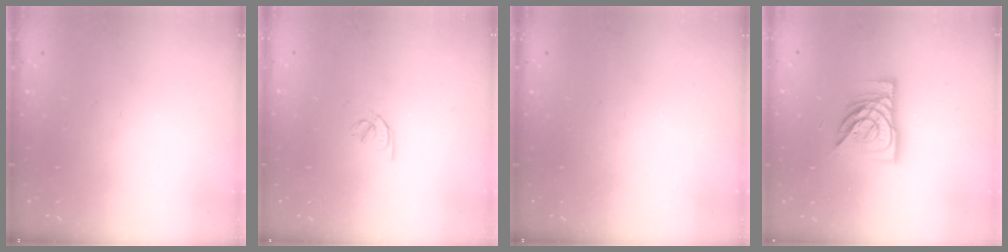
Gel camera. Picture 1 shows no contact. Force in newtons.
{"total": 1.6, "press": 1.6, "slide": 0.3}
{"total": 0.0}
{"total": 13.3, "press": 13.2, "slide": 1.2}